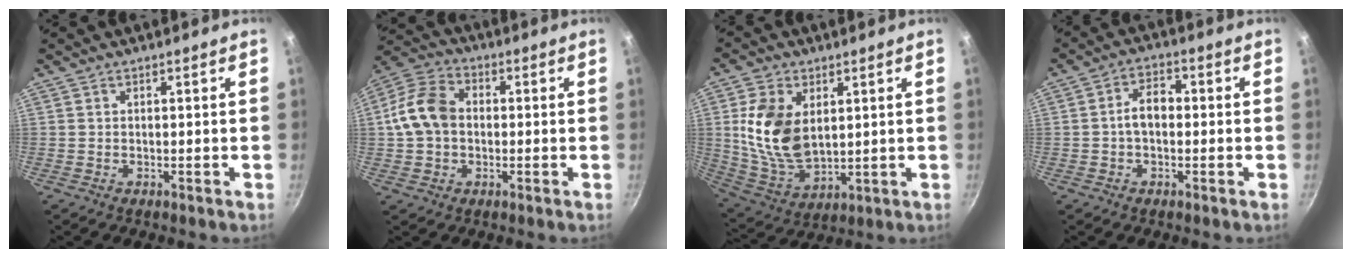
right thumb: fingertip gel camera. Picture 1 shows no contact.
{"total": 10.9, "force": [0.1, 8.3, 7.1], "torque": [-0.113, 0.026, -0.014]}
{"total": 14.5, "force": [2.9, 9.2, 10.8], "torque": [-0.194, -0.026, 0.069]}
{"total": 5.4, "force": [-0.3, 3.5, 4.1], "torque": [-0.051, 0.023, -0.011]}